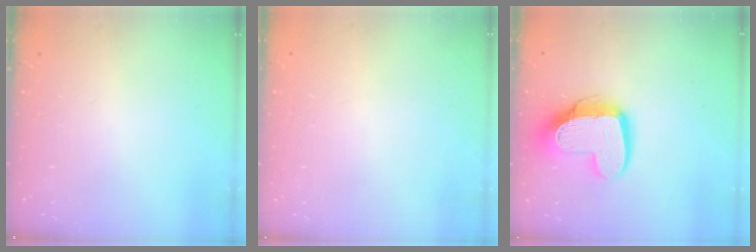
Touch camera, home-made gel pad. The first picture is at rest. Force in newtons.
{"total": 0.0}
{"total": 14.9, "press": 14.8, "slide": 1.5}